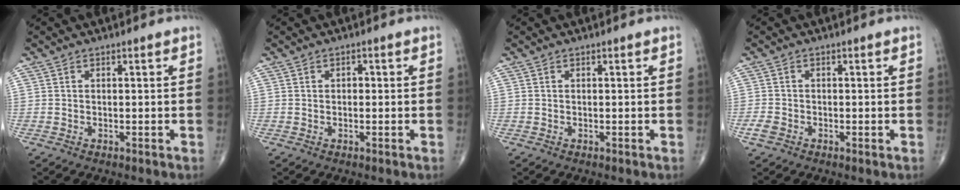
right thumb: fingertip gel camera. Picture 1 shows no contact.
{"total": 0.9, "force": [0.0, 0.7, 0.6], "torque": [-0.006, 0.002, -0.002]}
{"total": 0.0}
{"total": 2.0, "force": [-1.0, 1.3, 1.1], "torque": [-0.022, 0.000, -0.023]}